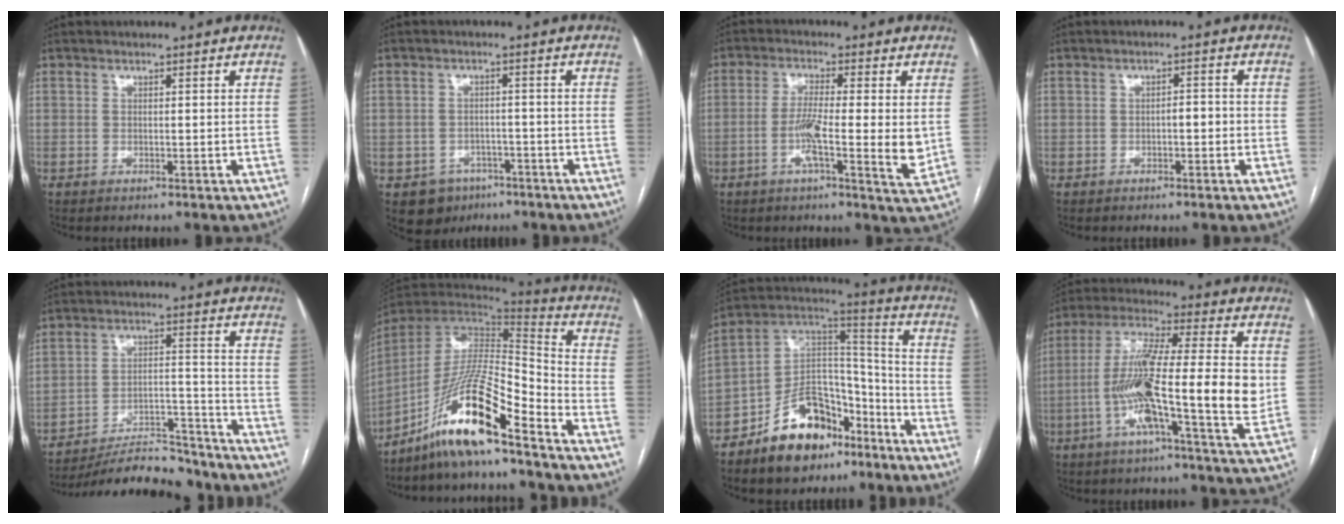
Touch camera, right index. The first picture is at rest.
{"total": 5.8, "force": [-3.2, 4.7, 1.0], "torque": [-0.011, 0.009, -0.041]}
{"total": 8.9, "force": [-0.9, 0.9, 8.8], "torque": [-0.145, -0.008, -0.023]}
{"total": 2.1, "force": [-0.6, 0.8, 1.8], "torque": [-0.025, 0.007, -0.008]}
{"total": 16.2, "force": [-15.2, 3.1, 4.6], "torque": [-0.079, 0.018, -0.233]}
{"total": 16.2, "force": [-11.4, 1.4, 11.4], "torque": [-0.223, 0.000, -0.211]}
{"total": 16.8, "force": [-10.7, 9.1, 9.1], "torque": [-0.158, 0.043, -0.178]}
{"total": 18.7, "force": [-2.2, 1.8, 18.5], "torque": [-0.328, 0.001, -0.049]}